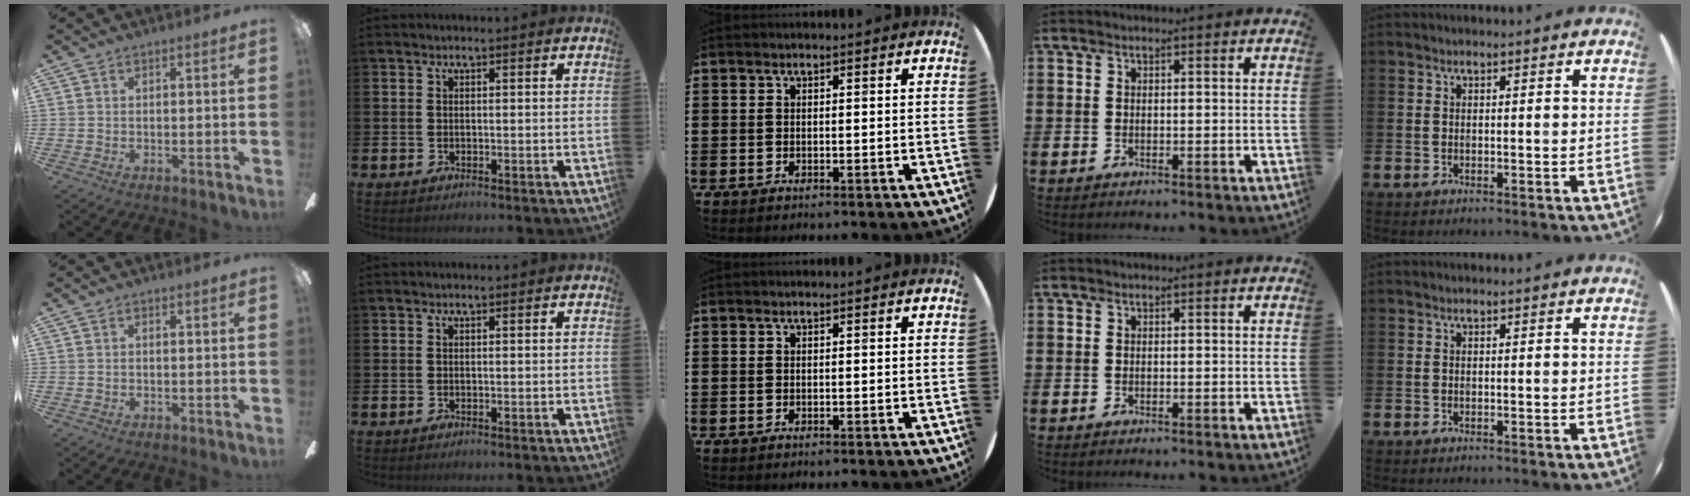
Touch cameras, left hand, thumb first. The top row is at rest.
{}